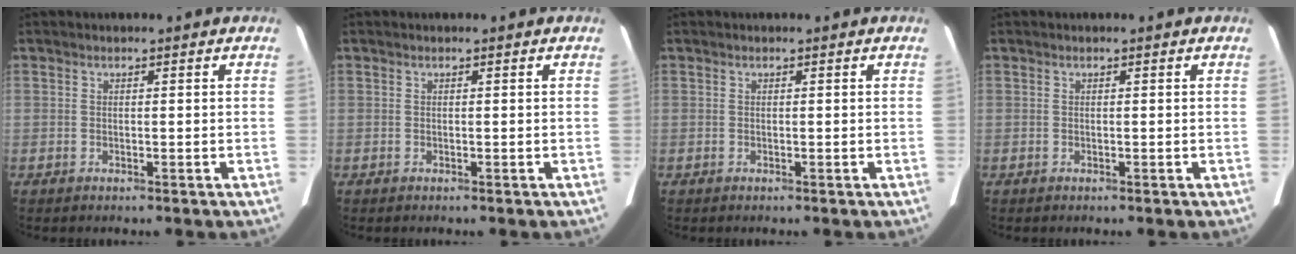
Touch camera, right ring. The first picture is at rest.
{"total": 0.0}
{"total": 0.0}
{"total": 0.0}